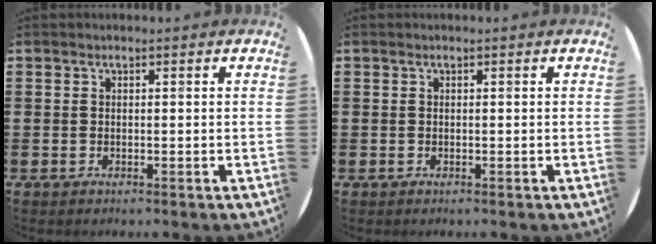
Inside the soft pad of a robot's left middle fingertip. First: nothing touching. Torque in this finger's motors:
{"motor_torque": [0.25, -0.17, -0.25, -0.08]}